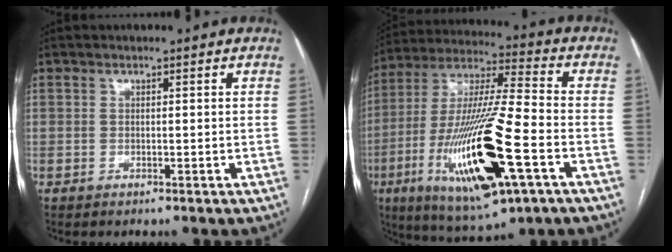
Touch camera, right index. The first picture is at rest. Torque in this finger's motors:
{"motor_torque": [2.14, 0.00, 0.83, 0.21]}